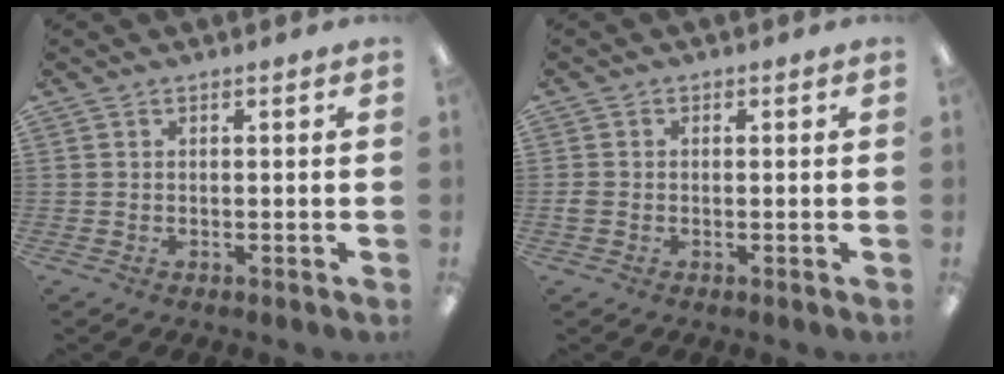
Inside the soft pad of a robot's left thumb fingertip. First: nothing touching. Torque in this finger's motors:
{"motor_torque": [-0.32, 0.22, 0.28, 0.03, 0.00]}